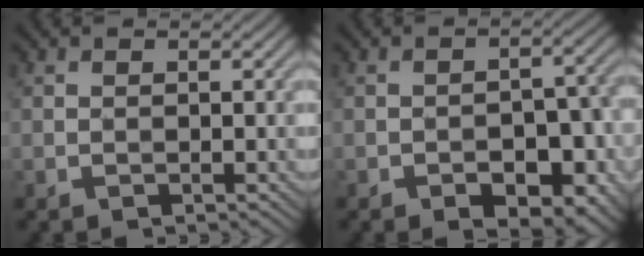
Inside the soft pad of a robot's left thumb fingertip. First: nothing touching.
{"total": 8.5, "force": [-4.4, 4.3, 5.9], "torque": [-0.077, 0.003, -0.055]}